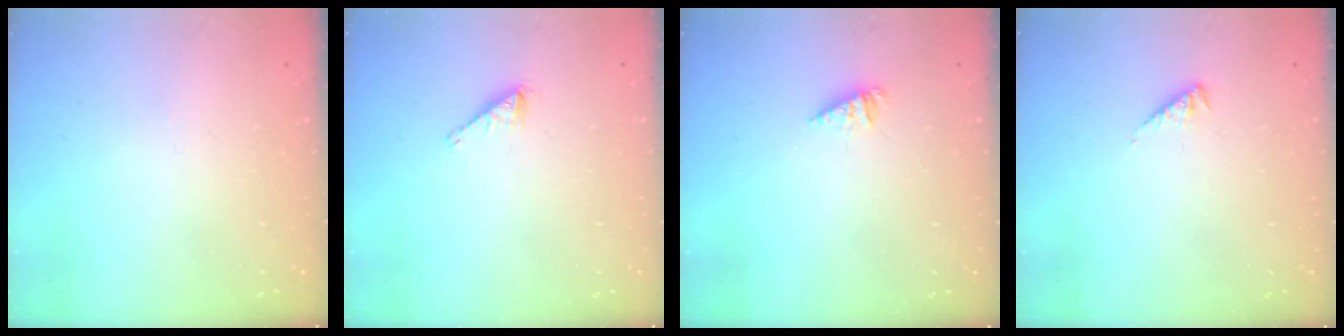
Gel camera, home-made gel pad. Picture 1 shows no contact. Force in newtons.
{"total": 1.6, "press": 1.6, "slide": 0.2}
{"total": 1.5, "press": 1.5, "slide": 0.2}
{"total": 2.3, "press": 2.3, "slide": 0.5}